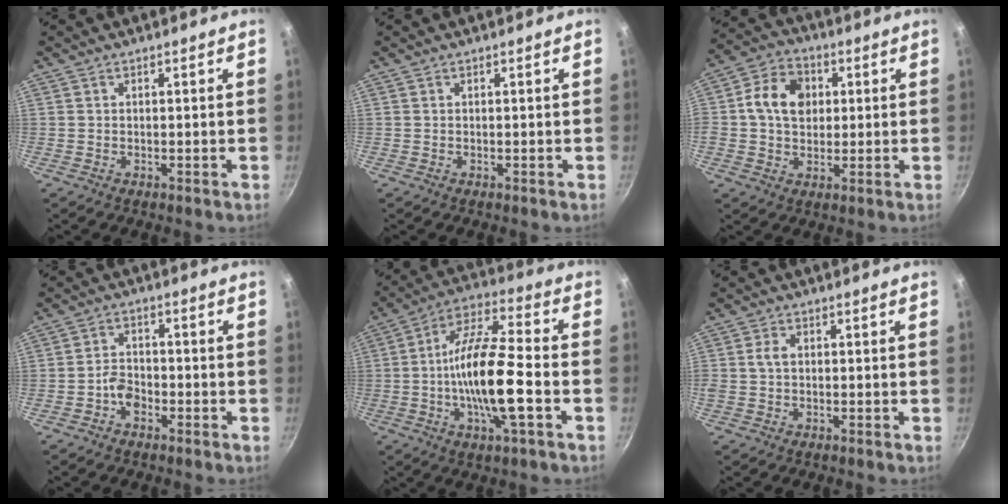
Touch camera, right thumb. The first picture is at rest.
{"total": 0.0}
{"total": 10.3, "force": [1.6, 8.2, 6.0], "torque": [-0.081, 0.007, 0.009]}
{"total": 3.6, "force": [-2.1, 2.4, 1.7], "torque": [-0.022, 0.026, -0.040]}
{"total": 17.0, "force": [-3.5, 4.9, 15.9], "torque": [-0.286, 0.032, -0.078]}
{"total": 2.4, "force": [0.0, 1.8, 1.6], "torque": [-0.028, 0.006, -0.003]}